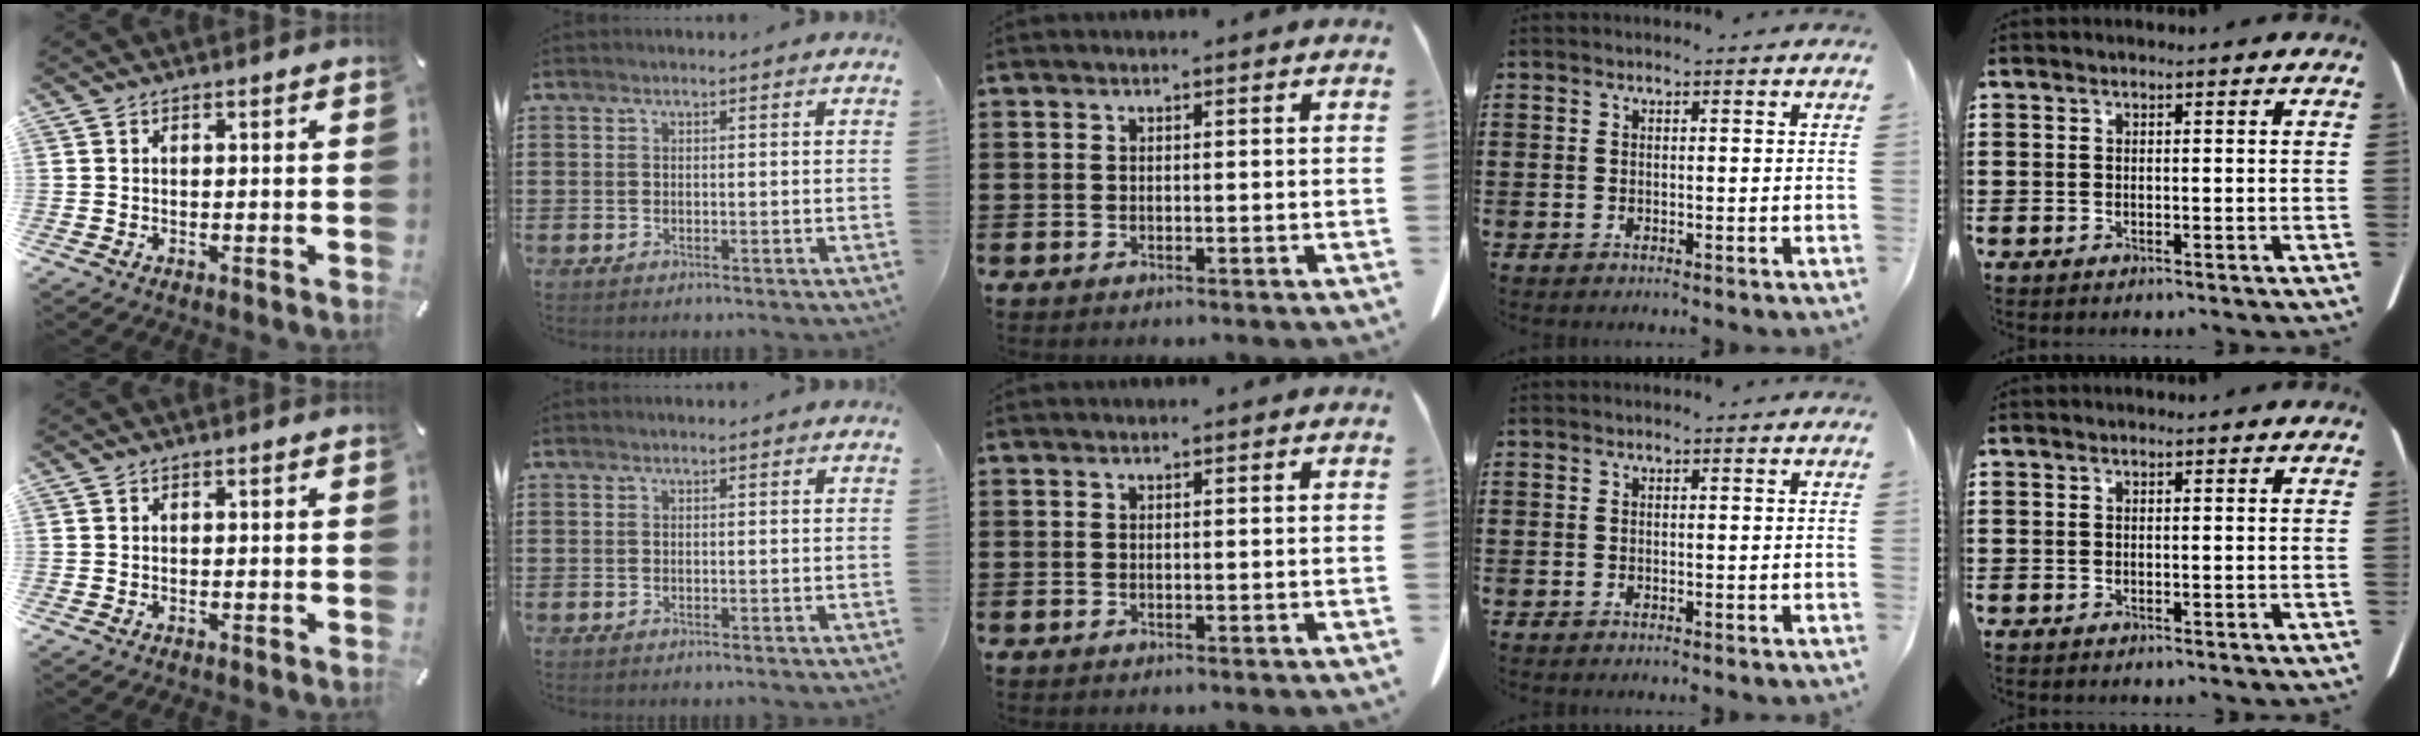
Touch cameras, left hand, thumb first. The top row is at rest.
{}